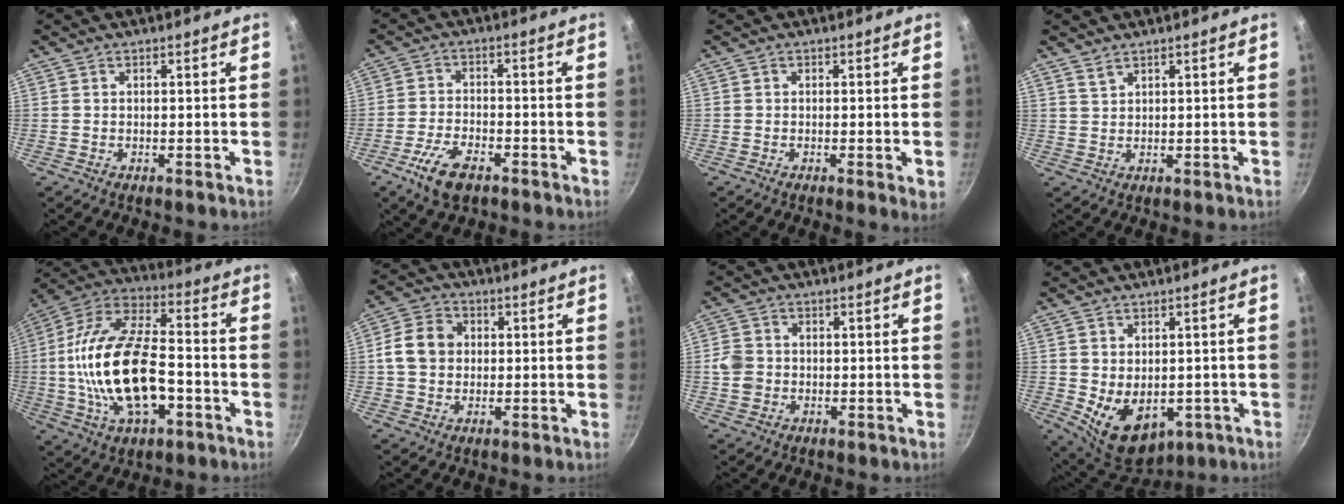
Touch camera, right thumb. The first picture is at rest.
{"total": 7.7, "force": [-4.4, 3.4, 5.3], "torque": [-0.107, 0.019, -0.085]}
{"total": 2.2, "force": [-0.5, 0.1, 2.1], "torque": [-0.034, -0.008, -0.010]}
{"total": 1.7, "force": [1.5, 0.5, 0.6], "torque": [-0.010, -0.007, 0.031]}
{"total": 22.7, "force": [-4.0, 11.7, 19.0], "torque": [-0.351, 0.038, -0.076]}
{"total": 7.8, "force": [0.7, 6.4, 4.4], "torque": [-0.059, 0.012, -0.001]}
{"total": 4.5, "force": [-0.6, 4.0, 2.1], "torque": [-0.032, 0.011, -0.017]}
{"total": 10.3, "force": [-1.5, 7.2, 7.2], "torque": [-0.091, -0.013, 0.005]}